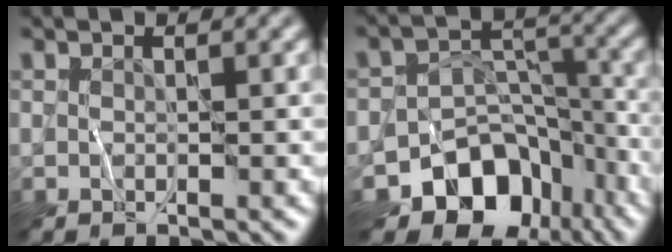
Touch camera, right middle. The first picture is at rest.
{"total": 10.7, "force": [-6.6, 7.3, 4.3], "torque": [-0.052, -0.002, -0.098]}